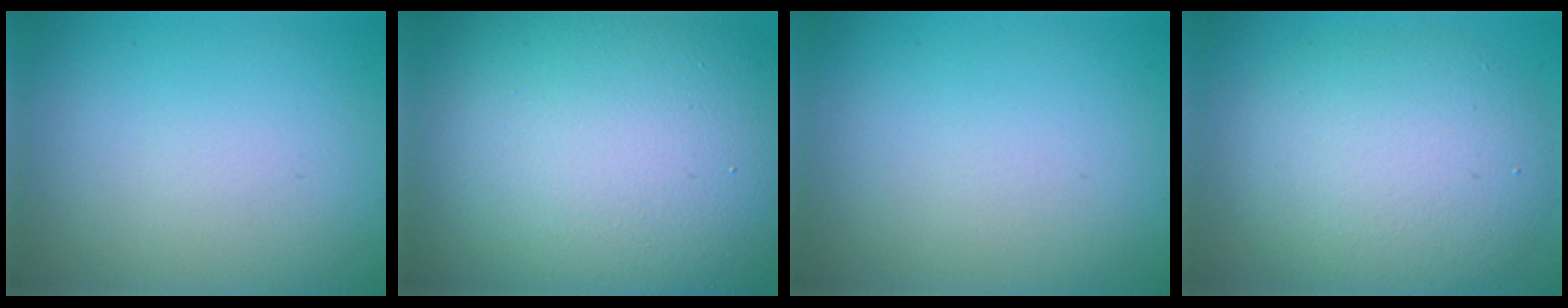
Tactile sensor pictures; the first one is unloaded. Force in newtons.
{"total": 18.5, "press": 18.5, "slide": 1.2}
{"total": 0.0}
{"total": 7.3, "press": 7.3, "slide": 0.1}